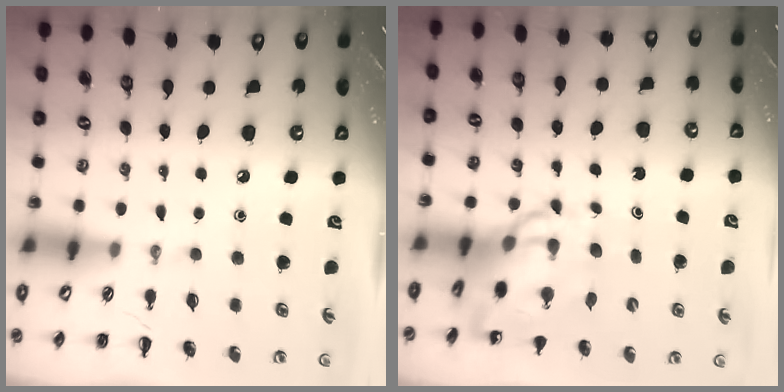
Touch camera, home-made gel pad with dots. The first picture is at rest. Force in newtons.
{"total": 9.8, "press": 9.3, "slide": 2.9}